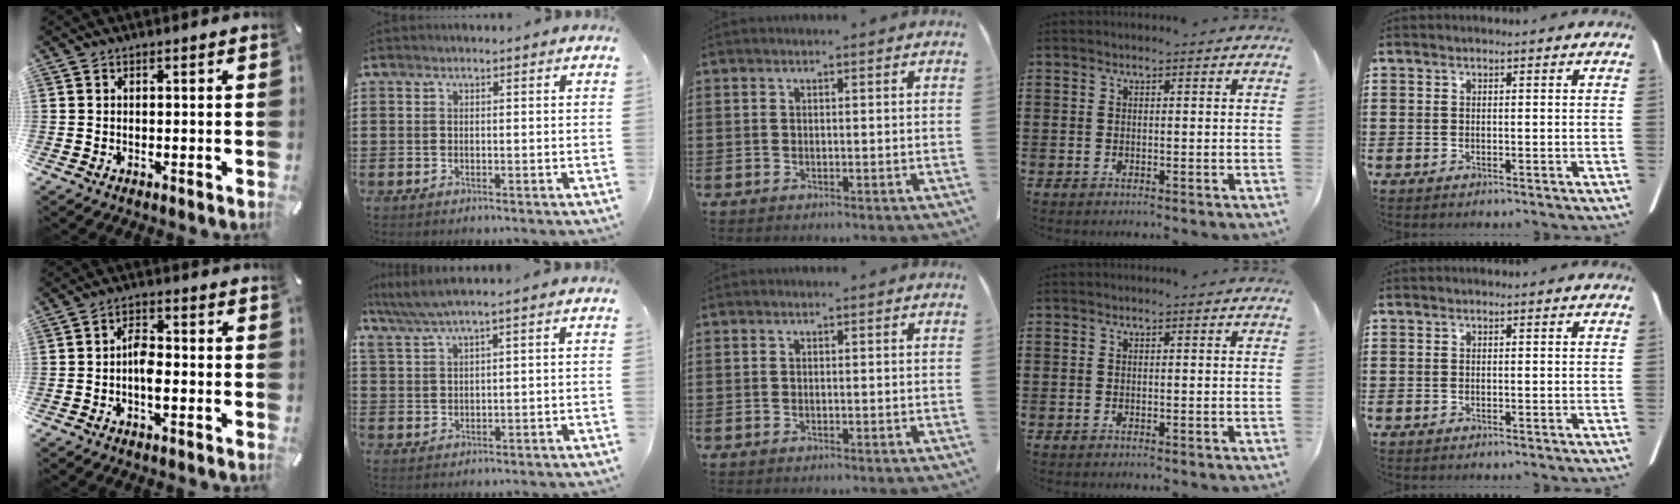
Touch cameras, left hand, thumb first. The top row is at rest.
{"thumb": {"total": 4.6, "force": [-1.5, 2.3, 3.7], "torque": [-0.070, 0.010, -0.026]}, "index": {"total": 2.5, "force": [1.5, -0.2, 2.1], "torque": [-0.044, -0.002, 0.024]}}